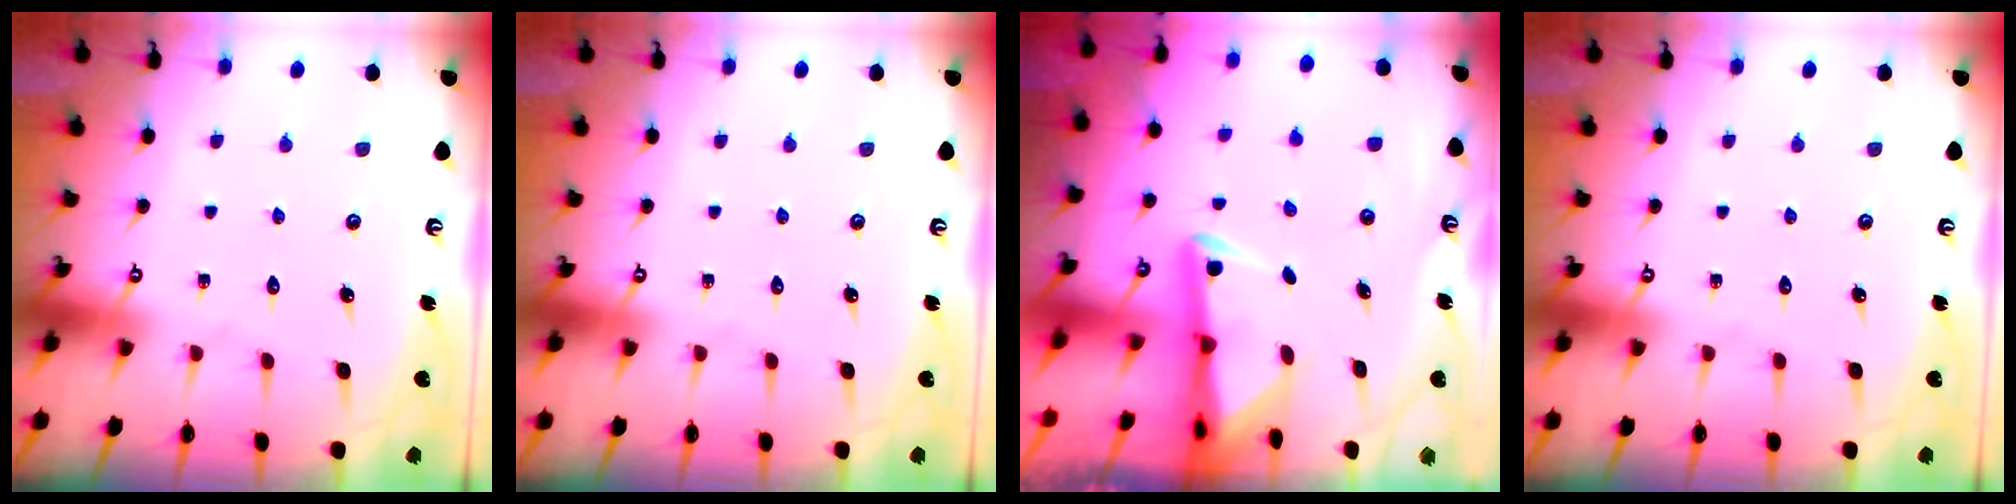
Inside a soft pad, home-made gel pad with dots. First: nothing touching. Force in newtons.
{"total": 0.0}
{"total": 3.3, "press": 3.2, "slide": 0.7}
{"total": 0.0}